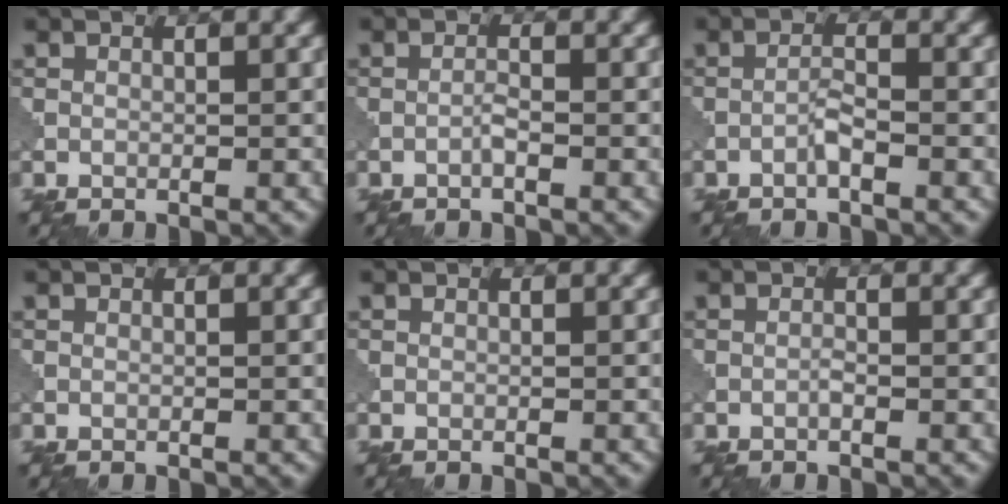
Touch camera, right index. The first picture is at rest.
{"total": 1.0, "force": [-0.6, 0.0, 0.8], "torque": [-0.015, 0.004, -0.012]}
{"total": 1.5, "force": [-0.9, 0.1, 1.1], "torque": [-0.022, 0.007, -0.020]}
{"total": 0.0}
{"total": 0.0}
{"total": 0.6, "force": [-0.3, 0.1, 0.5], "torque": [-0.012, 0.002, -0.008]}